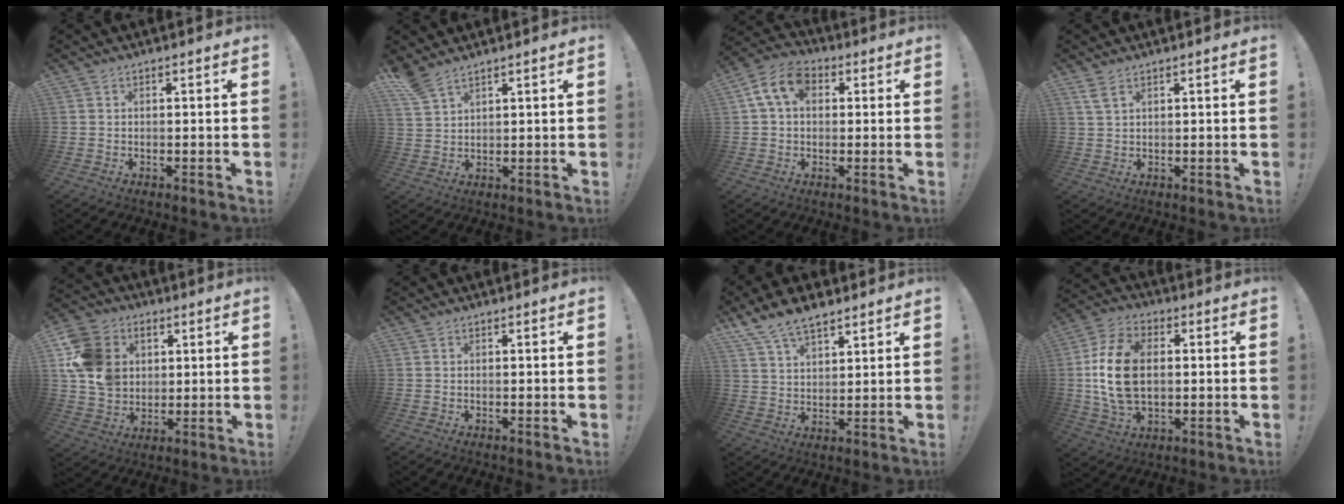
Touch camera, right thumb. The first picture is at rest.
{"total": 5.4, "force": [4.4, 1.5, 2.6], "torque": [-0.058, -0.021, 0.087]}
{"total": 10.3, "force": [3.0, 6.9, 7.0], "torque": [-0.129, 0.010, 0.059]}
{"total": 3.2, "force": [1.8, 1.1, 2.3], "torque": [-0.047, -0.003, 0.033]}
{"total": 15.7, "force": [3.6, 13.2, 7.8], "torque": [-0.128, -0.007, 0.076]}
{"total": 0.0}
{"total": 8.9, "force": [6.9, 3.9, 4.0], "torque": [-0.076, -0.032, 0.132]}
{"total": 17.7, "force": [0.7, 11.5, 13.5], "torque": [-0.265, 0.005, 0.012]}